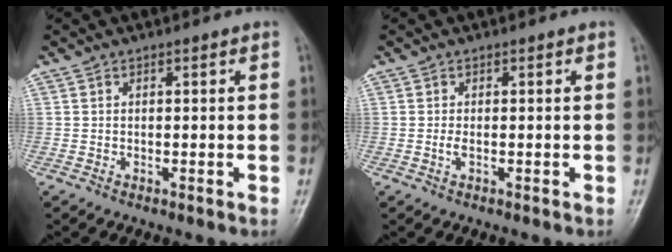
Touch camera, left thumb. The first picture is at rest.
{"total": 1.0, "force": [-0.2, 0.4, 0.9], "torque": [-0.020, 0.002, -0.003]}